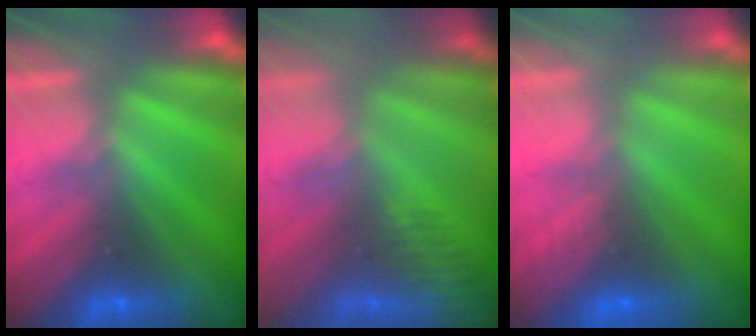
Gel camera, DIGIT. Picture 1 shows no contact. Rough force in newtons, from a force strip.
{"total": 3.3}
{"total": 8.6}